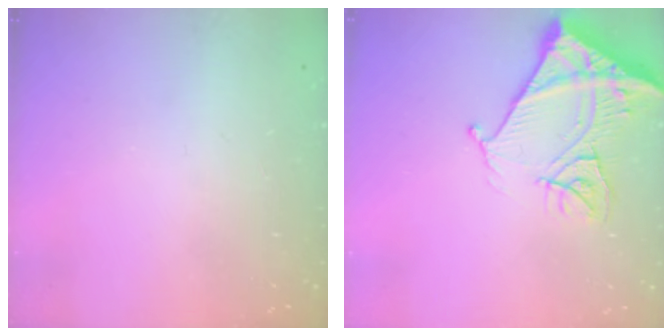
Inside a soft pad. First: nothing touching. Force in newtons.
{"total": 15.3, "press": 15.2, "slide": 1.7}